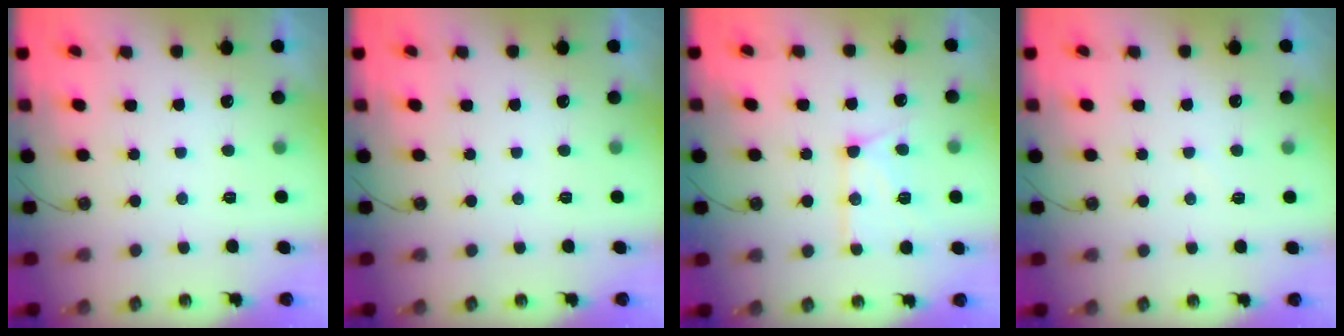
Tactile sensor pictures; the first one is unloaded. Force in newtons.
{"total": 0.0}
{"total": 13.2, "press": 13.2, "slide": 1.2}
{"total": 2.8, "press": 2.8, "slide": 0.3}